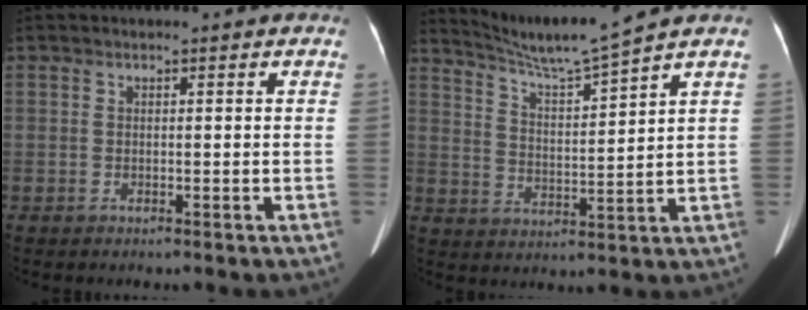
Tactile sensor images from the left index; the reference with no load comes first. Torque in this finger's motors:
{"motor_torque": [0.24, -0.51, -0.01, 0.01]}